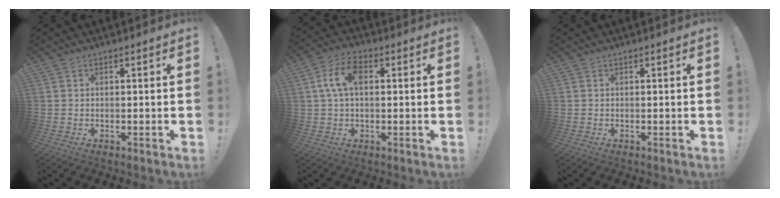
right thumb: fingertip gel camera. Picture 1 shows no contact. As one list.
[{"total": 8.9, "force": [1.7, 5.3, 6.9], "torque": [-0.127, 0.008, 0.032]}, {"total": 0.0}]